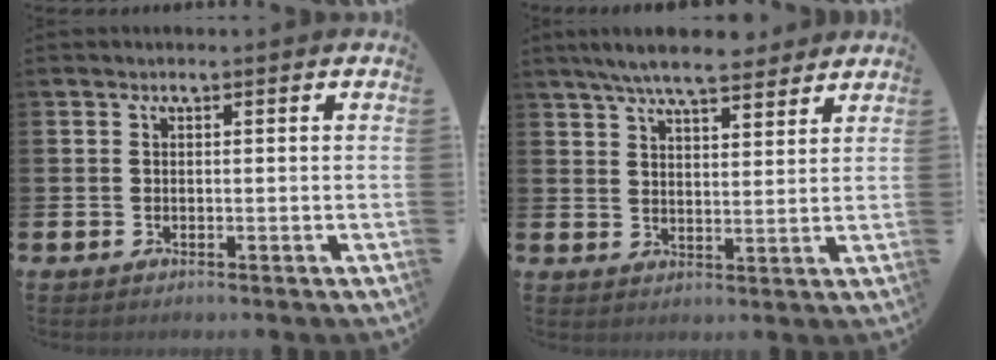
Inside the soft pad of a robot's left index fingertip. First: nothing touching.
{"total": 7.2, "force": [6.6, 1.3, 2.6], "torque": [-0.059, -0.022, 0.117]}